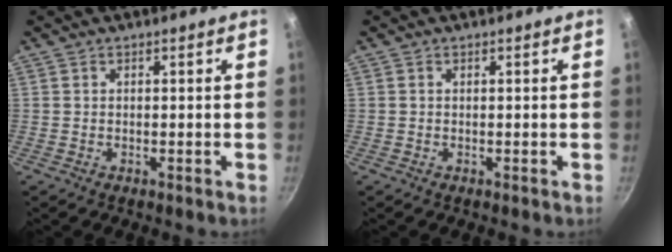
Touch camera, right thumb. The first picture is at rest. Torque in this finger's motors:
{"motor_torque": [0.29, 0.07, 0.03, 0.55, 0.03]}